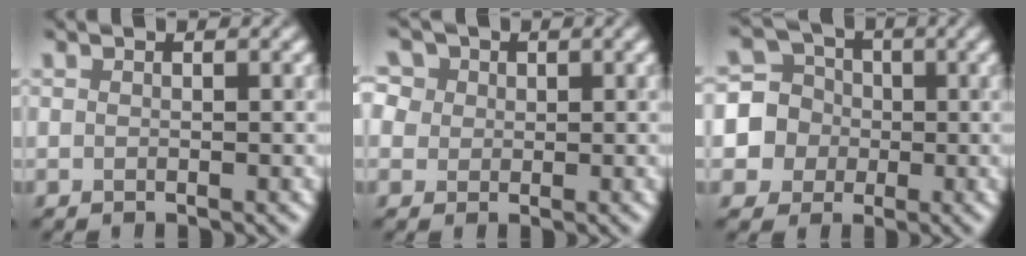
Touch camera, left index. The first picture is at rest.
{"total": 7.5, "force": [3.6, 5.7, 3.2], "torque": [-0.056, 0.029, 0.031]}
{"total": 4.8, "force": [-0.7, 4.7, 0.6], "torque": [0.001, 0.016, -0.035]}